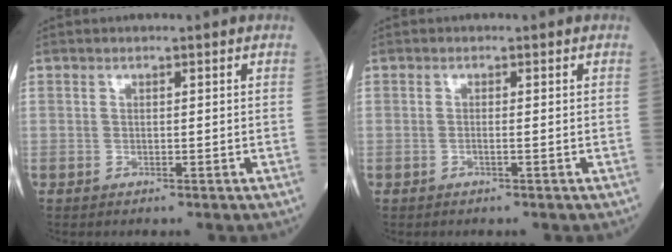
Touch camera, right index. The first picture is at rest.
{"total": 0.6, "force": [-0.2, -0.2, 0.5], "torque": [-0.012, 0.002, -0.003]}